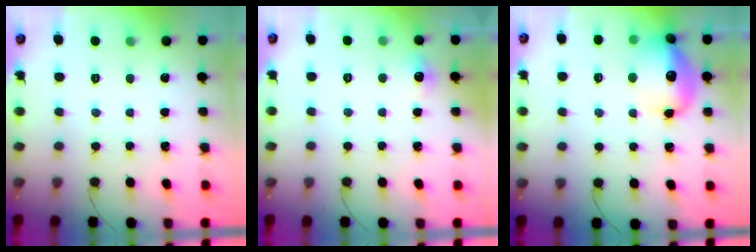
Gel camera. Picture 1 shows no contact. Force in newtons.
{"total": 4.8, "press": 4.7, "slide": 1.2}
{"total": 14.4, "press": 14.2, "slide": 2.3}